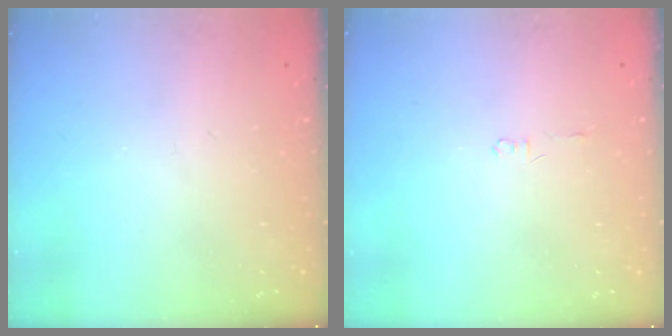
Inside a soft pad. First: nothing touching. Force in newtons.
{"total": 1.2, "press": 1.2, "slide": 0.3}